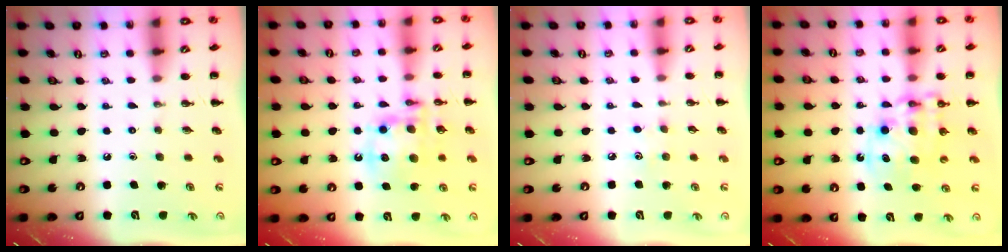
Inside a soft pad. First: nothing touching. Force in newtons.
{"total": 13.7, "press": 13.3, "slide": 3.3}
{"total": 4.5, "press": 4.4, "slide": 1.1}
{"total": 11.2, "press": 10.9, "slide": 2.7}